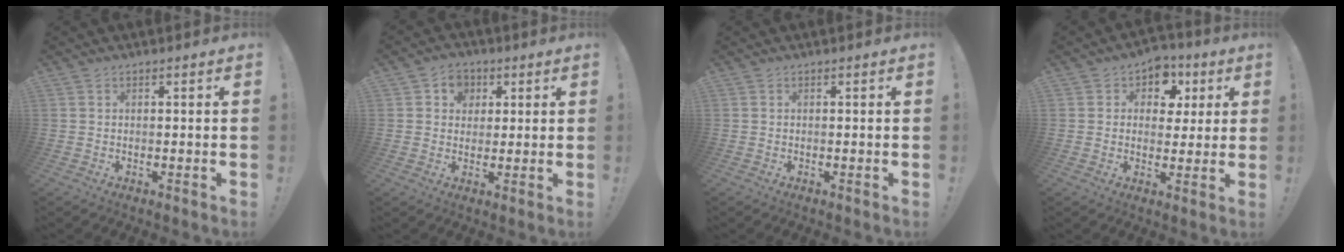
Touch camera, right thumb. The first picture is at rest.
{"total": 6.5, "force": [1.9, 5.9, 1.9], "torque": [-0.025, -0.006, 0.037]}
{"total": 0.0}
{"total": 8.5, "force": [3.0, 7.4, 3.1], "torque": [-0.026, -0.015, 0.056]}